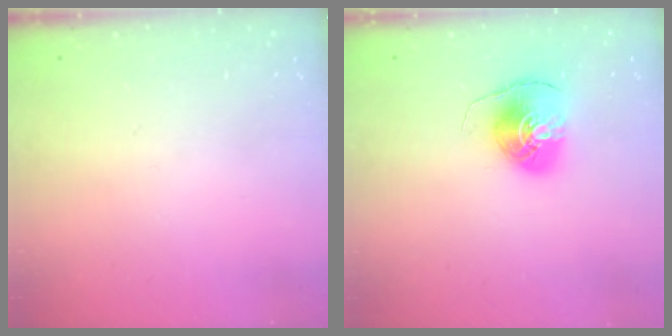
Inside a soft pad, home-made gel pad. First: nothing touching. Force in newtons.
{"total": 7.6, "press": 7.6, "slide": 0.3}